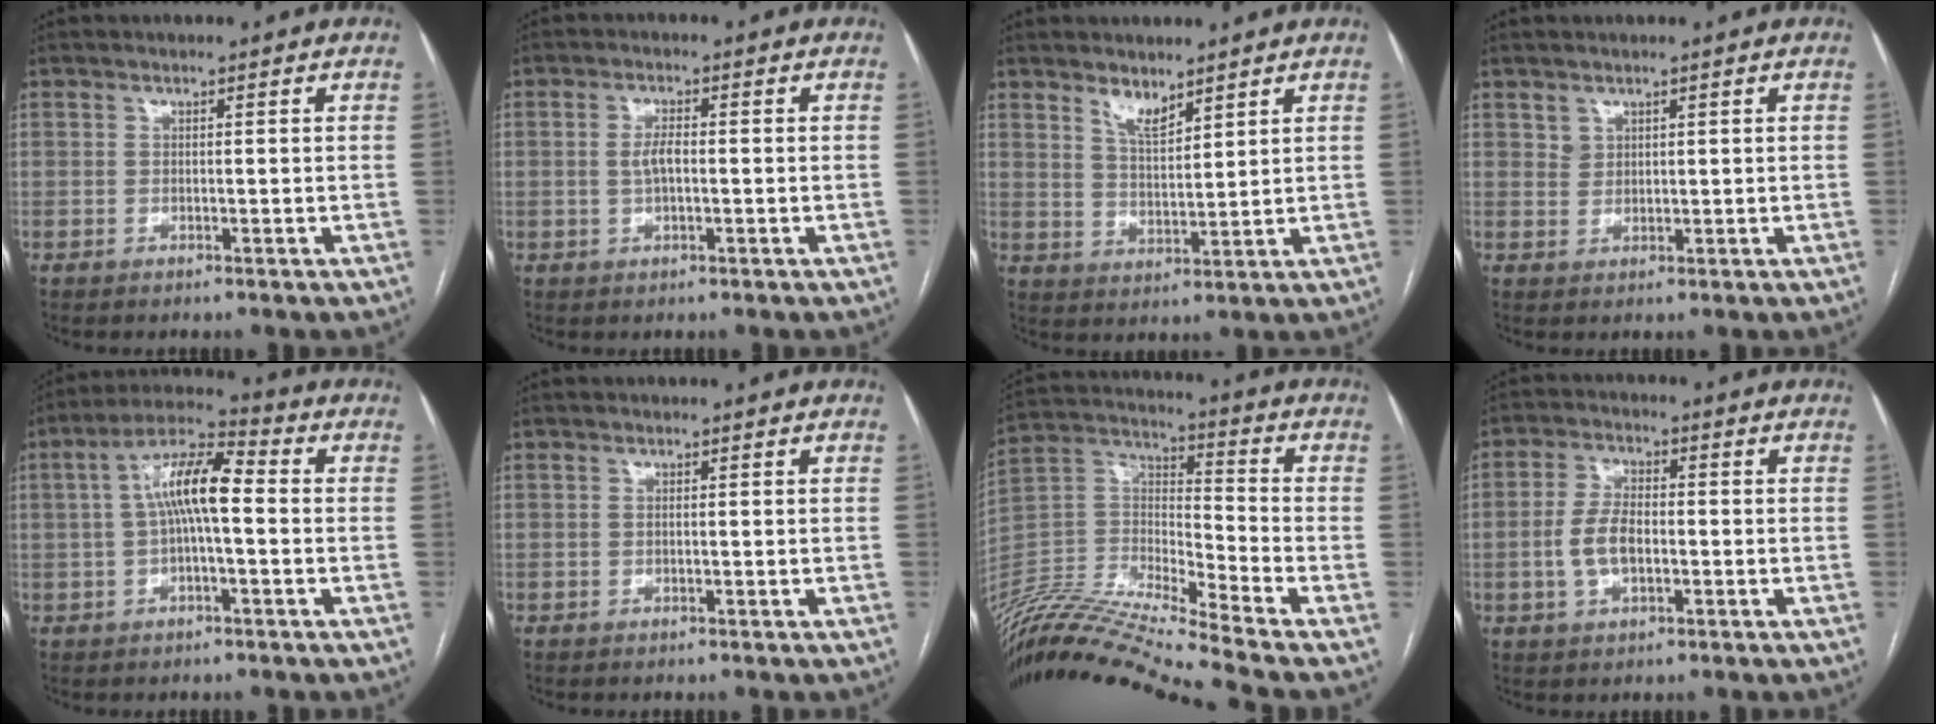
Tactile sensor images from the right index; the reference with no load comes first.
{"total": 2.8, "force": [-0.1, 1.0, 2.6], "torque": [-0.056, 0.003, -0.001]}
{"total": 4.3, "force": [3.4, 1.4, 2.2], "torque": [-0.044, -0.007, 0.067]}
{"total": 1.5, "force": [1.2, 1.0, 0.1], "torque": [0.006, 0.001, 0.022]}
{"total": 9.4, "force": [0.3, 2.2, 9.1], "torque": [-0.171, 0.032, 0.001]}
{"total": 0.0}
{"total": 19.0, "force": [-17.4, -2.2, 7.5], "torque": [-0.155, 0.014, -0.323]}
{"total": 5.8, "force": [-1.1, 2.9, 4.9], "torque": [-0.108, 0.010, -0.017]}